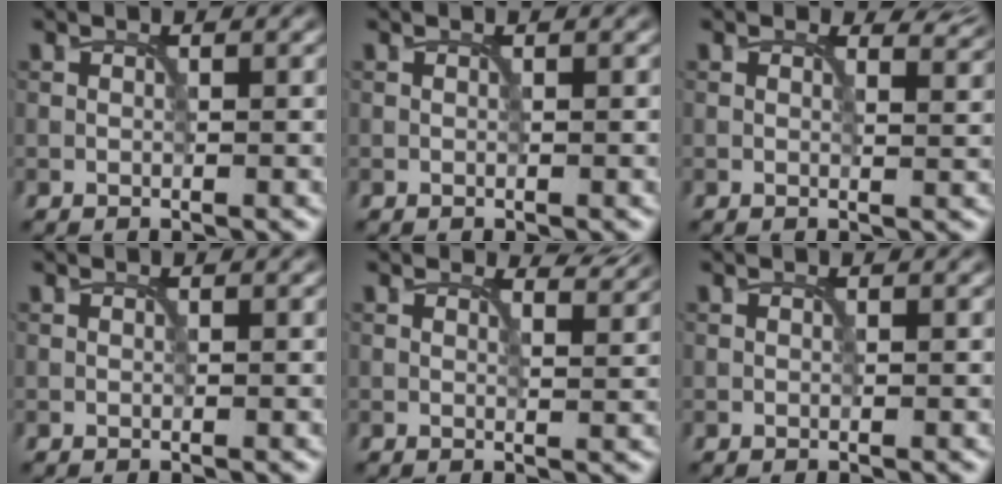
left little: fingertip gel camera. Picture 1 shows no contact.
{"total": 0.0}
{"total": 2.1, "force": [1.6, 0.8, 1.0], "torque": [-0.017, -0.009, 0.016]}
{"total": 0.0}
{"total": 2.1, "force": [1.9, 0.4, 0.8], "torque": [-0.016, -0.008, 0.022]}
{"total": 0.0}